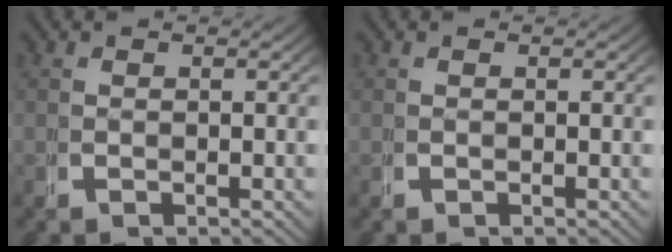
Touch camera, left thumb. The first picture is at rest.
{"total": 0.0}